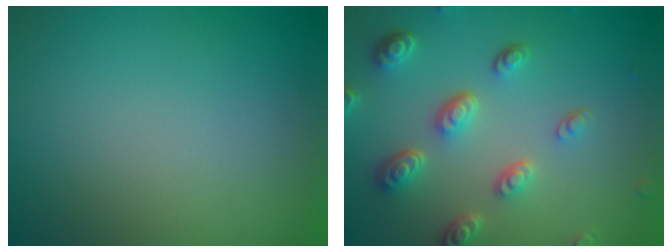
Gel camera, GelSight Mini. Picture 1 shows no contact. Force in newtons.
{"total": 5.0, "press": 3.8, "slide": 3.2}